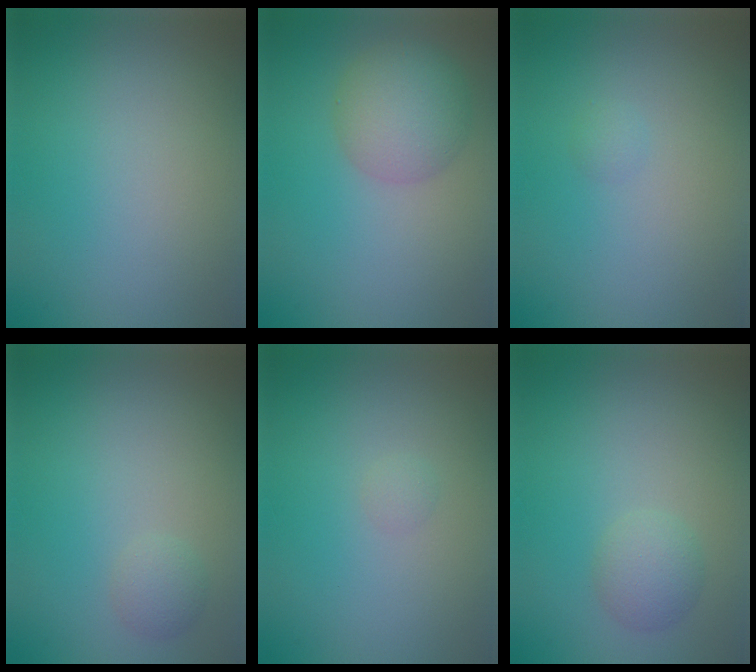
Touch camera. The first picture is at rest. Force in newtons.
{"total": 4.4, "press": 4.4, "slide": 0.2}
{"total": 0.6, "press": 0.6, "slide": 0.0}
{"total": 1.3, "press": 1.3, "slide": 0.0}
{"total": 0.6, "press": 0.6, "slide": 0.0}
{"total": 2.2, "press": 2.2, "slide": 0.1}